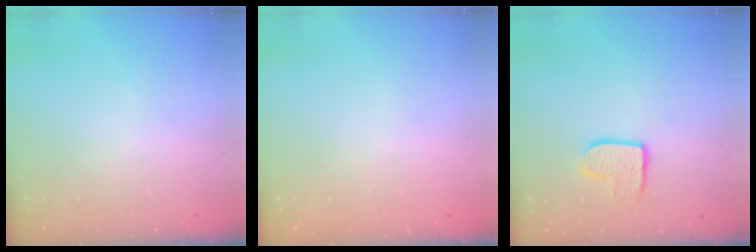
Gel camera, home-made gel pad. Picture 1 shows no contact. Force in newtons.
{"total": 0.0}
{"total": 9.1, "press": 9.0, "slide": 0.7}